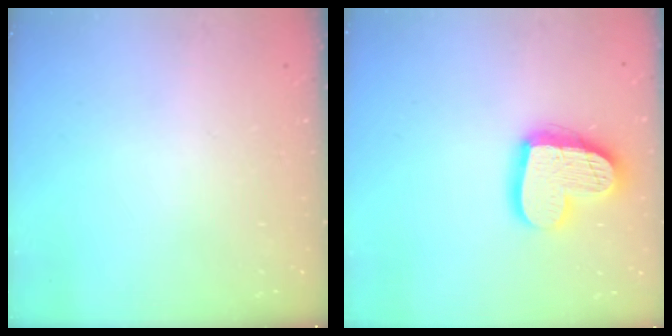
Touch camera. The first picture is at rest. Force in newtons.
{"total": 16.9, "press": 16.9, "slide": 1.6}